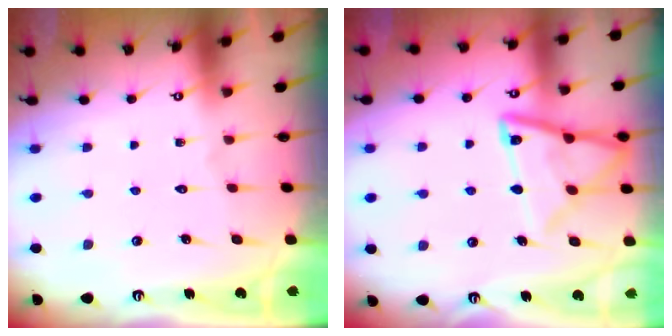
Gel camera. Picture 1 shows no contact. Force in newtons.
{"total": 14.6, "press": 14.5, "slide": 1.2}